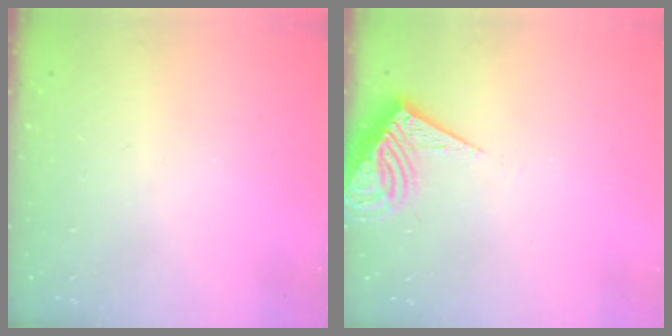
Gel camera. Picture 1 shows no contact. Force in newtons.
{"total": 7.9, "press": 7.9, "slide": 0.7}